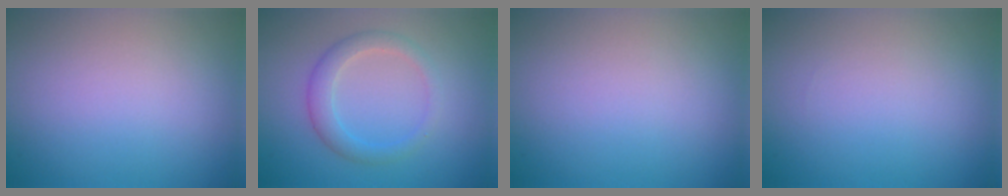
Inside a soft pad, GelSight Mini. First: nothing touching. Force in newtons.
{"total": 2.7, "press": 2.7, "slide": 0.2}
{"total": 0.0}
{"total": 0.0}